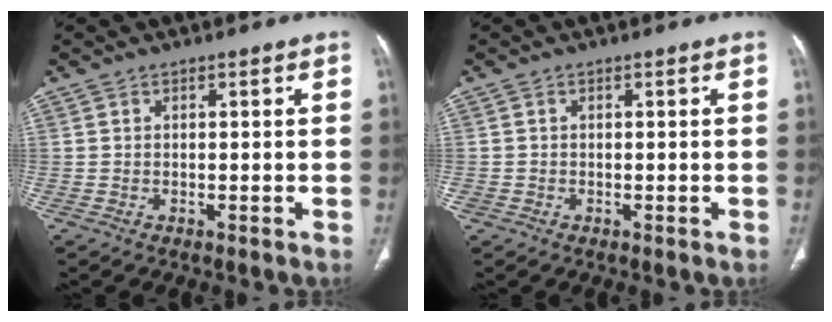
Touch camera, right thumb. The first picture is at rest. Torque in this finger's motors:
{"motor_torque": [0.16, 0.10, 0.40, -0.18, -0.02]}